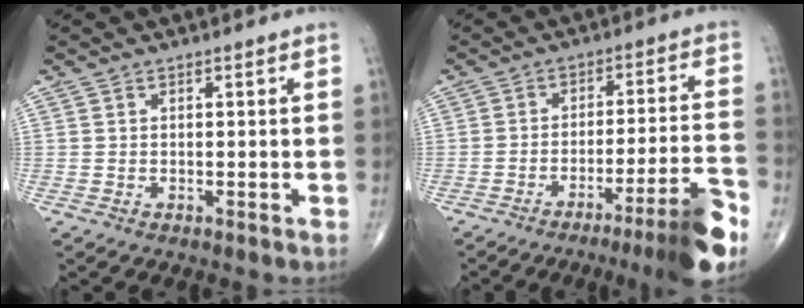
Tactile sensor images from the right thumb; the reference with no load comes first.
{"total": 12.7, "force": [-7.9, 1.0, 9.9], "torque": [-0.147, 0.047, -0.114]}